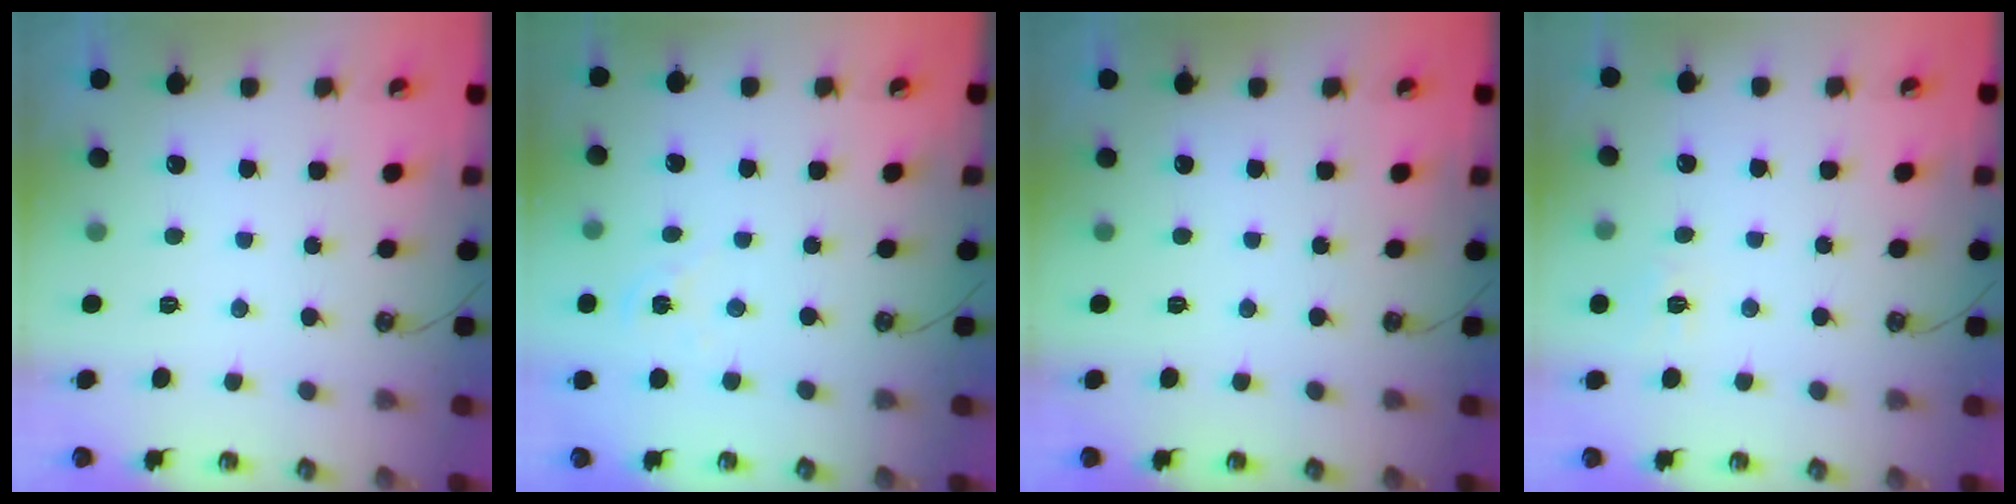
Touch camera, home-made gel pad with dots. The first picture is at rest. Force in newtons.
{"total": 2.2, "press": 2.2, "slide": 0.3}
{"total": 0.0}
{"total": 7.9, "press": 7.9, "slide": 0.7}